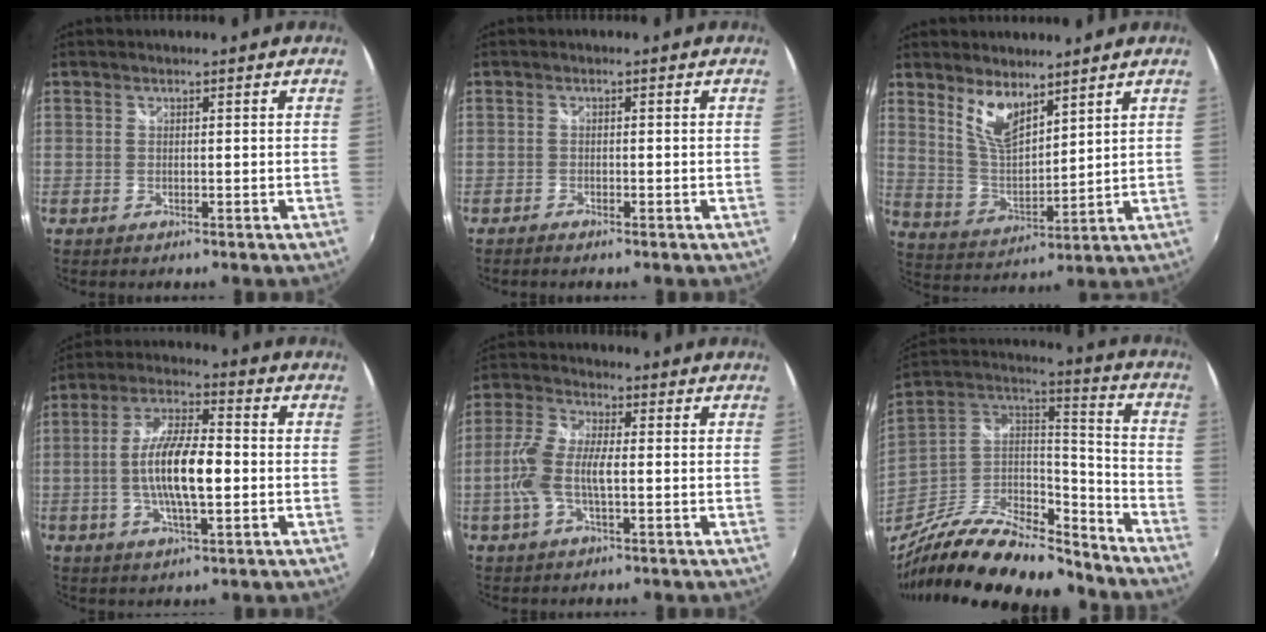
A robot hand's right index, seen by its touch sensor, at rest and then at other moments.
{"total": 1.3, "force": [-1.1, 0.3, 0.5], "torque": [-0.017, -0.004, -0.024]}
{"total": 8.4, "force": [5.7, 3.0, 5.3], "torque": [-0.101, -0.006, 0.116]}
{"total": 12.3, "force": [-1.6, 3.6, 11.7], "torque": [-0.228, 0.003, -0.031]}
{"total": 8.8, "force": [-1.2, 3.2, 8.1], "torque": [-0.177, 0.006, -0.028]}
{"total": 27.8, "force": [-21.7, 9.2, 14.8], "torque": [-0.279, -0.011, -0.362]}